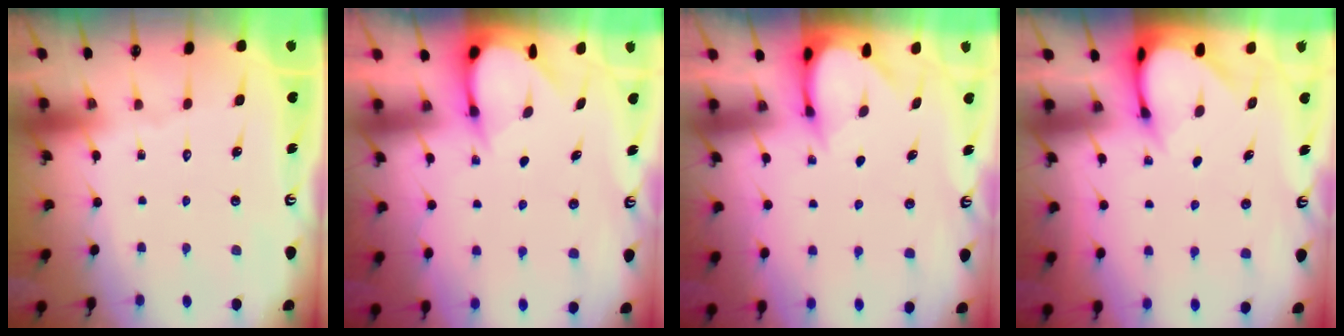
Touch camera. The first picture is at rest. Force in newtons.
{"total": 3.8, "press": 3.8, "slide": 0.3}
{"total": 3.7, "press": 3.6, "slide": 0.3}
{"total": 3.3, "press": 3.3, "slide": 0.2}